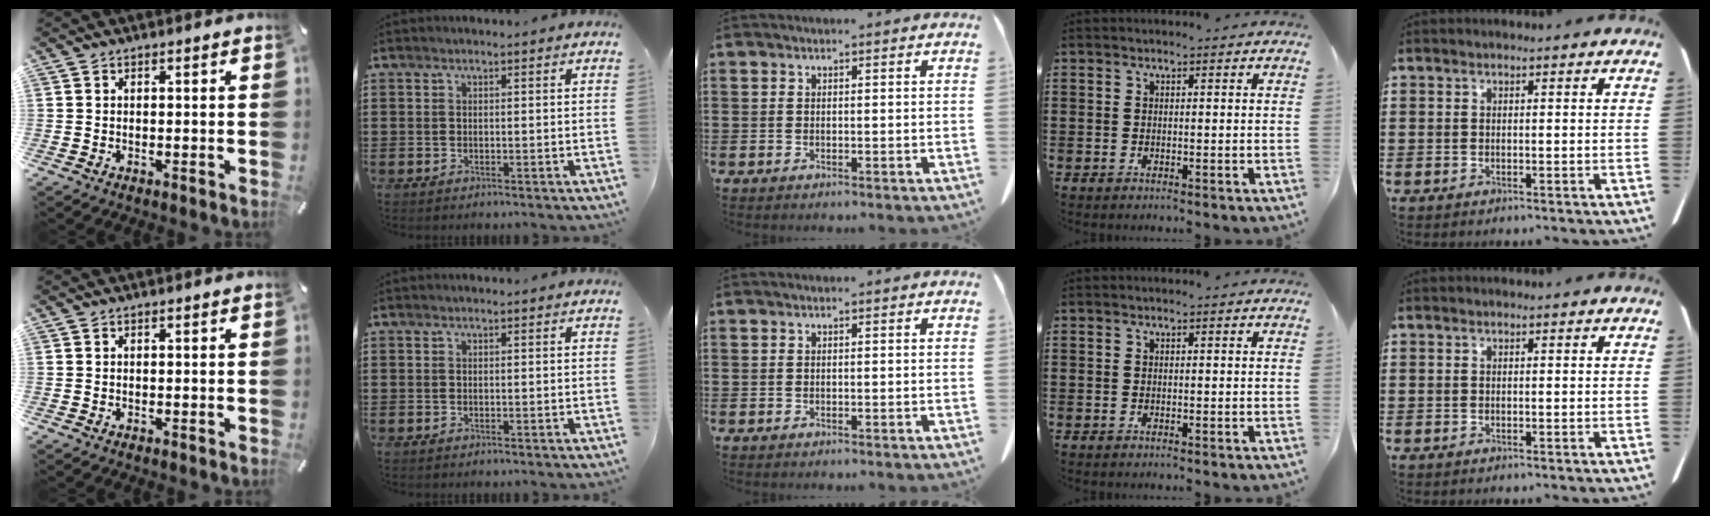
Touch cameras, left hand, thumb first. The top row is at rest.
{}